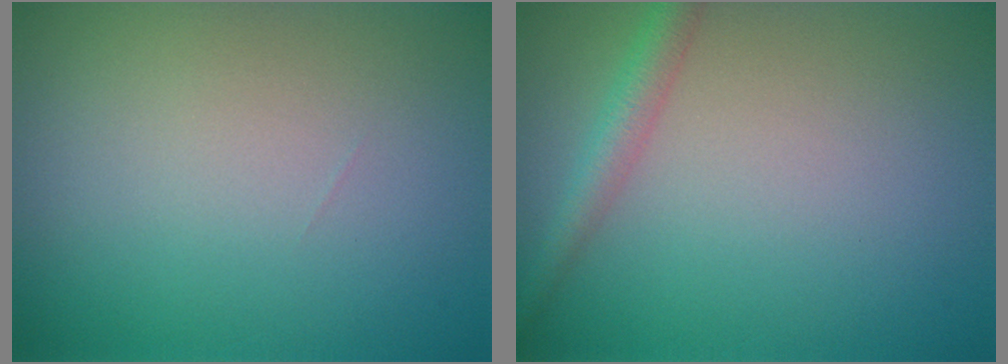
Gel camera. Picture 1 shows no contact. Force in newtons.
{"total": 2.4, "press": 2.4, "slide": 0.1}